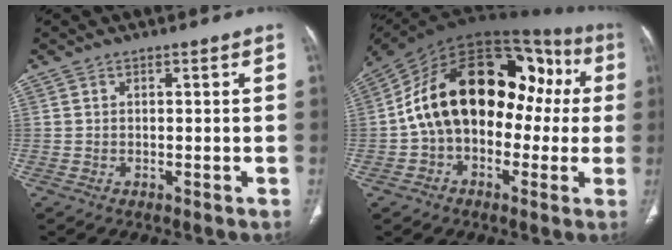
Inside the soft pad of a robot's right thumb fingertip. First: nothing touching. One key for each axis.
{"total": 24.9, "fx": 1.2, "fy": 15.9, "fz": 19.2, "tx": -0.275, "ty": 0.065, "tz": 0.008}